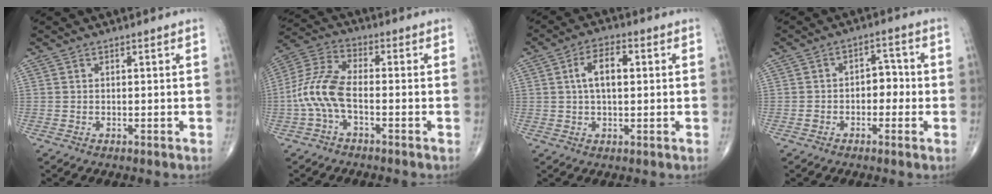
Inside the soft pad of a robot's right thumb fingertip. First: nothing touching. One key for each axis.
{"total": 9.3, "fx": -2.2, "fy": 3.4, "fz": 8.4, "tx": -0.203, "ty": 0.030, "tz": -0.051}
{"total": 6.8, "fx": 1.1, "fy": 3.4, "fz": 5.7, "tx": -0.097, "ty": 0.013, "tz": 0.015}
{"total": 4.8, "fx": -0.9, "fy": 3.3, "fz": 3.3, "tx": -0.023, "ty": 0.024, "tz": -0.022}